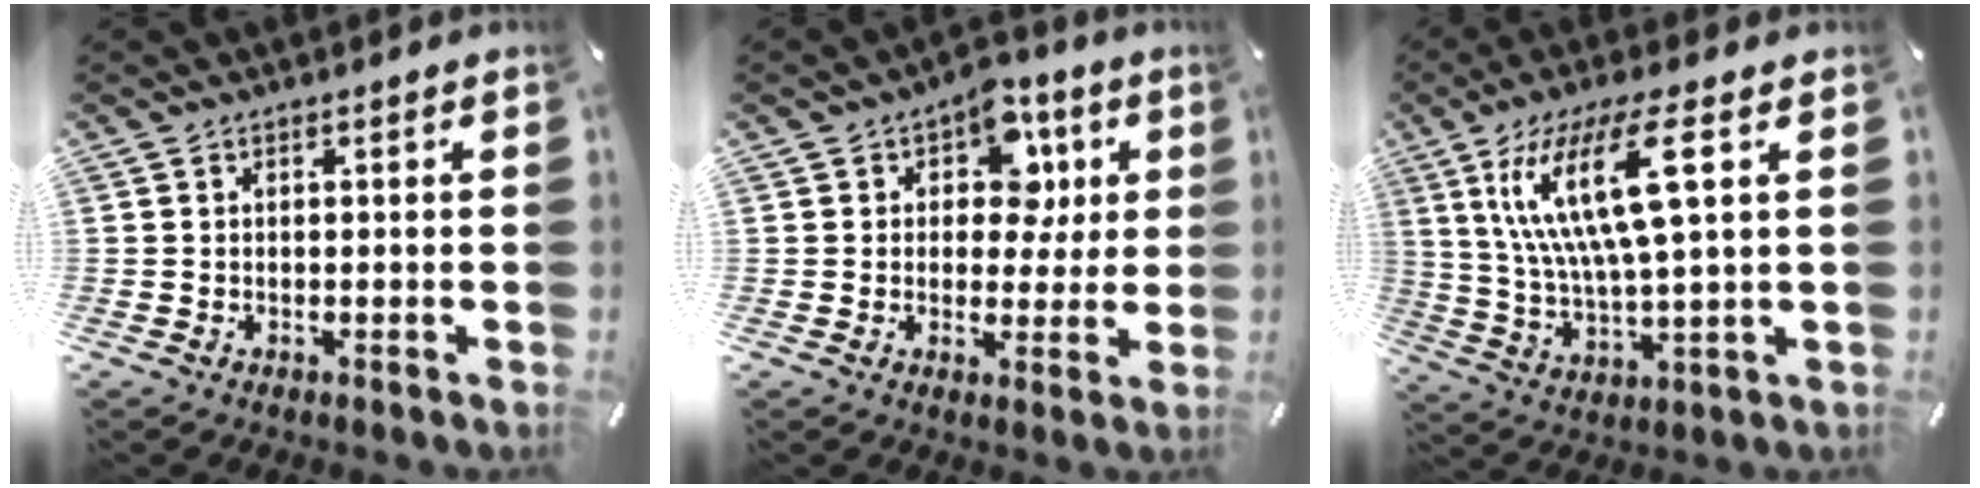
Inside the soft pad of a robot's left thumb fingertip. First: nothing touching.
{"total": 10.5, "force": [3.4, 7.9, 6.0], "torque": [-0.074, -0.011, 0.057]}
{"total": 16.8, "force": [6.0, 4.0, 15.2], "torque": [-0.328, -0.005, 0.090]}